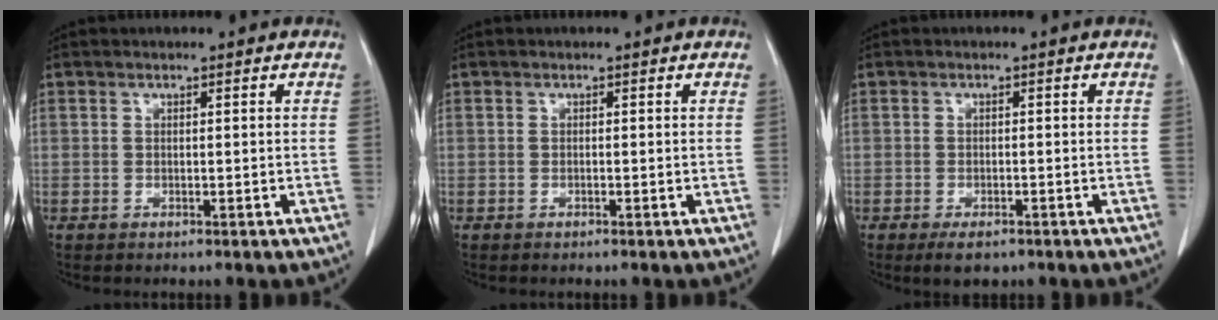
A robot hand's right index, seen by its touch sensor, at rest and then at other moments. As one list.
[{"total": 0.0}, {"total": 2.8, "force": [-1.7, 1.4, 1.6], "torque": [-0.024, -0.003, -0.020]}]